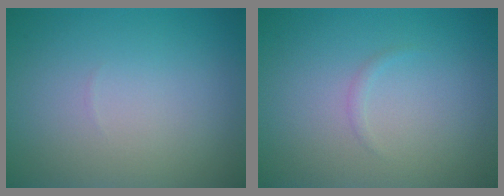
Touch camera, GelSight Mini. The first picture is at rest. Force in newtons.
{"total": 0.5, "press": 0.5, "slide": 0.0}